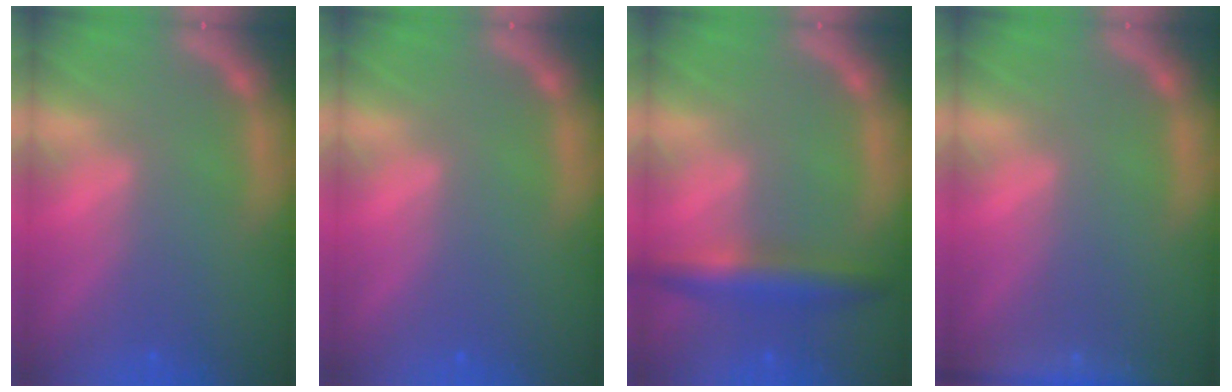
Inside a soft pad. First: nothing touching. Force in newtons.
{"total": 0.0}
{"total": 4.4}
{"total": 6.0}